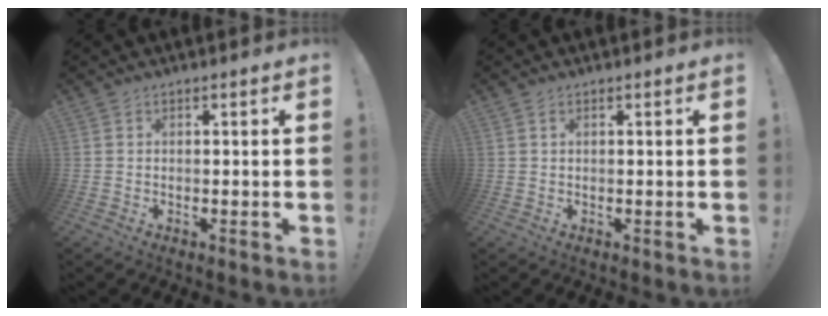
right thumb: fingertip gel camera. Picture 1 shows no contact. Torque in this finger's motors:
{"motor_torque": [-0.04, -0.02, 0.01, 0.02, 0.04]}